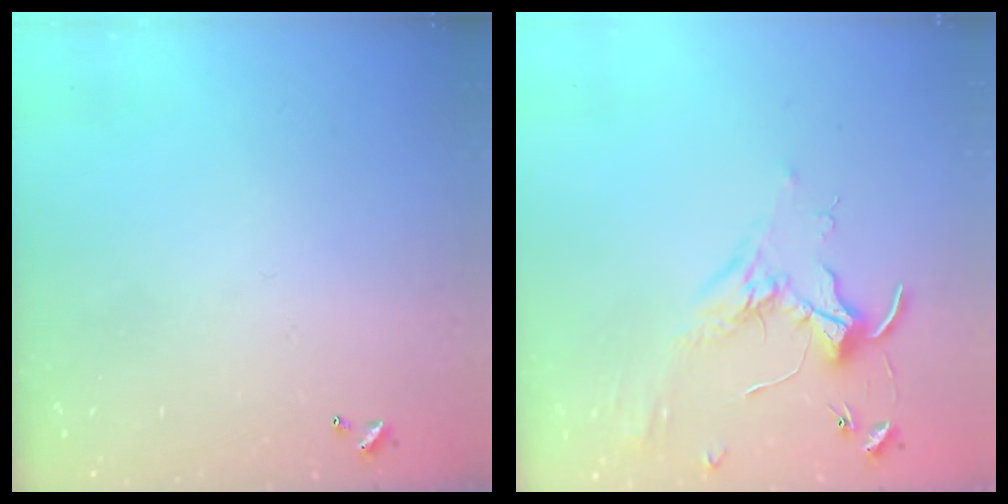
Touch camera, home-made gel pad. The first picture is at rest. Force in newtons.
{"total": 1.8, "press": 1.8, "slide": 0.4}